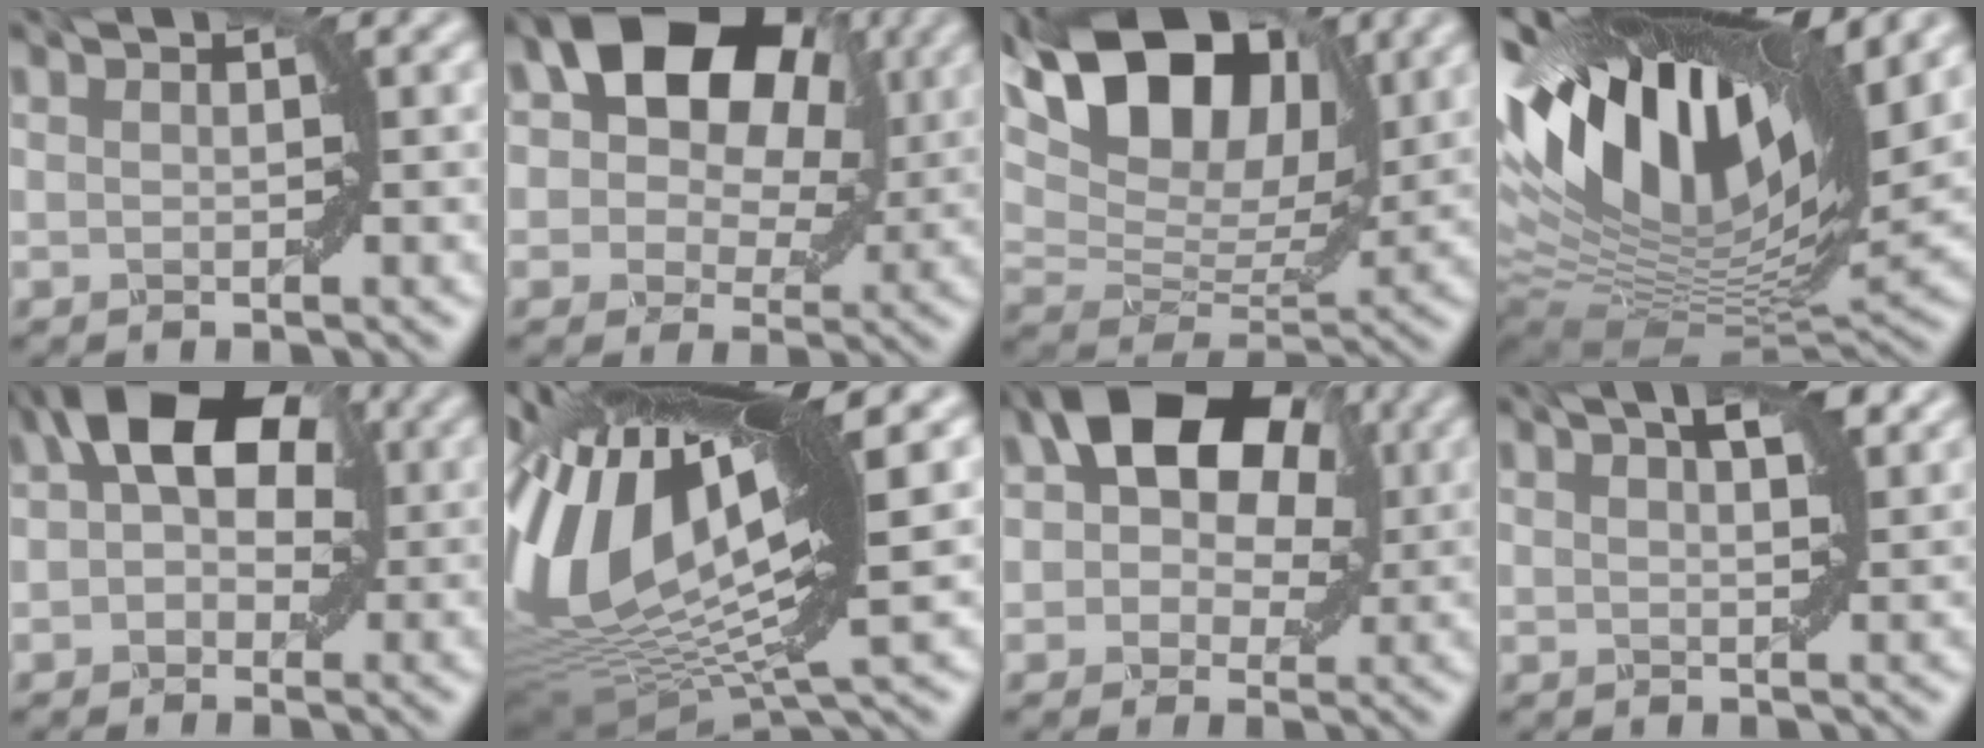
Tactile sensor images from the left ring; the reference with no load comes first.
{"total": 13.7, "force": [4.8, 9.2, 9.0], "torque": [-0.111, 0.040, 0.058]}
{"total": 12.4, "force": [6.4, 6.8, 8.1], "torque": [-0.143, 0.018, 0.100]}
{"total": 17.6, "force": [6.9, 6.7, 14.7], "torque": [-0.268, 0.024, 0.107]}
{"total": 9.4, "force": [2.5, 6.0, 6.7], "torque": [-0.078, 0.031, 0.018]}
{"total": 17.2, "force": [3.0, 6.1, 15.8], "torque": [-0.333, 0.016, 0.048]}
{"total": 12.2, "force": [3.9, 8.3, 8.0], "torque": [-0.088, 0.050, 0.030]}
{"total": 4.9, "force": [2.9, 1.8, 3.5], "torque": [-0.031, 0.019, 0.023]}